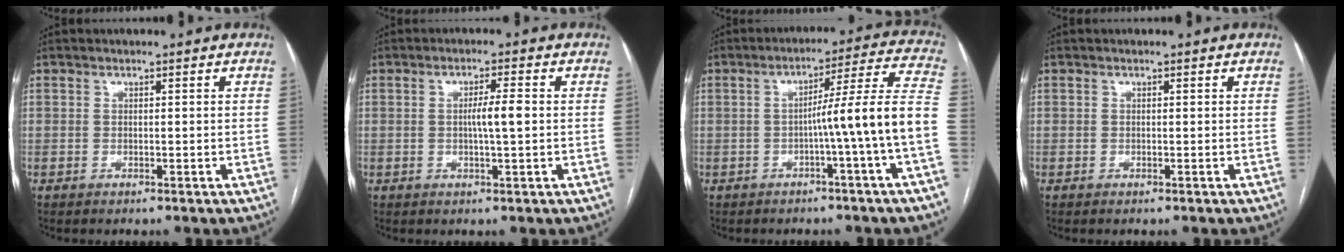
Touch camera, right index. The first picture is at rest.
{"total": 3.6, "force": [0.0, 0.0, 3.6], "torque": [-0.066, -0.001, 0.000]}
{"total": 11.5, "force": [-2.9, -2.4, 10.9], "torque": [-0.145, 0.022, -0.043]}
{"total": 0.0}